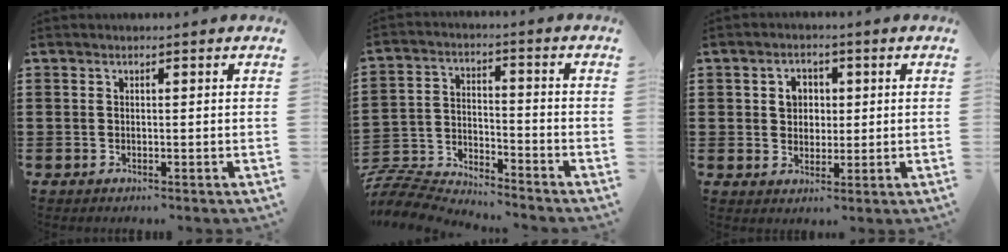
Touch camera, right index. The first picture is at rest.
{"total": 7.4, "force": [-7.3, 0.8, 0.4], "torque": [-0.028, 0.004, -0.152]}
{"total": 3.5, "force": [0.6, 3.0, 1.8], "torque": [-0.047, 0.014, 0.005]}